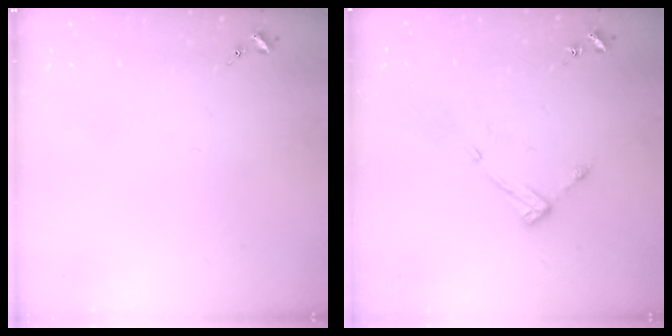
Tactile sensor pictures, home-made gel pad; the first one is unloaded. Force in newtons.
{"total": 7.9, "press": 7.9, "slide": 0.3}